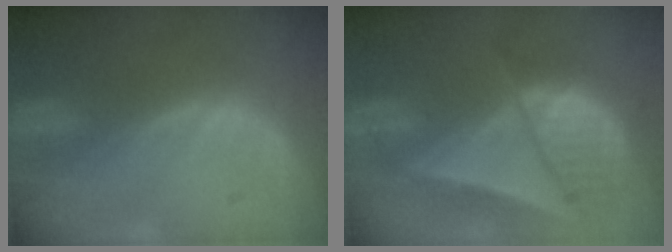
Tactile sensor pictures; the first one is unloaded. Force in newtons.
{"total": 9.1, "press": 7.9, "slide": 4.5}